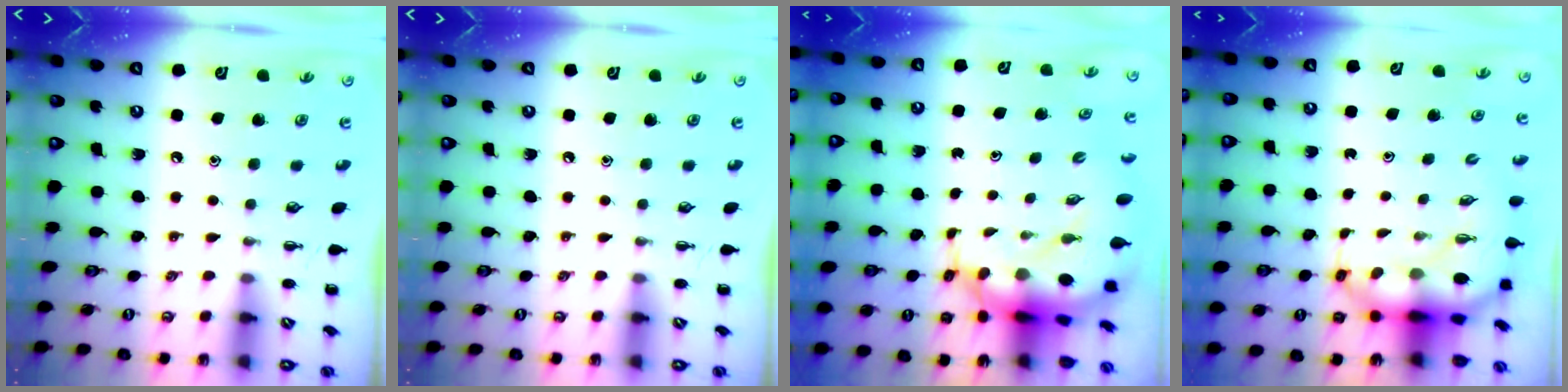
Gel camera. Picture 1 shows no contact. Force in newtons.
{"total": 0.0}
{"total": 10.8, "press": 10.4, "slide": 2.8}
{"total": 8.0, "press": 7.7, "slide": 2.2}